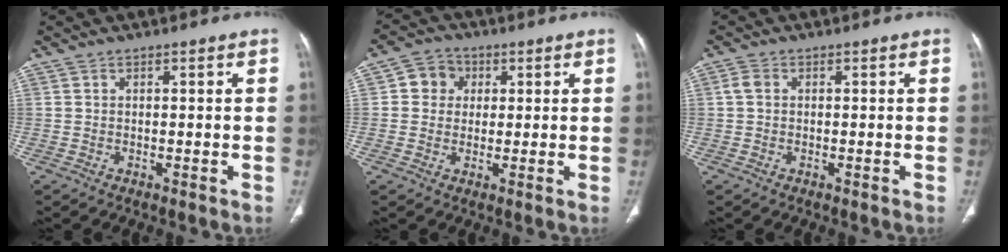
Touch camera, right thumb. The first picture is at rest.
{"total": 5.6, "force": [1.3, 5.1, 2.0], "torque": [-0.006, 0.006, 0.016]}
{"total": 1.8, "force": [0.2, 1.4, 1.1], "torque": [-0.024, 0.006, 0.003]}